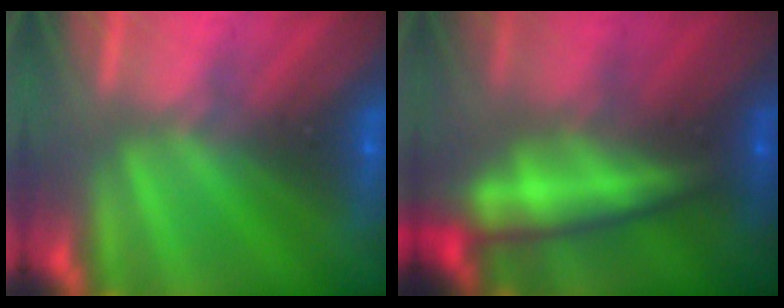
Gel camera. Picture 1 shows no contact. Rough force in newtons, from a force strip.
{"total": 9.6}